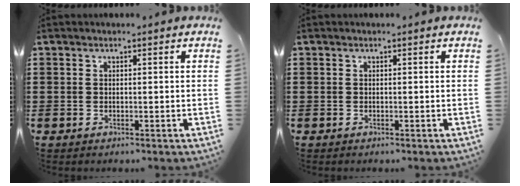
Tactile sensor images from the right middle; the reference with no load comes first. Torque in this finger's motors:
{"motor_torque": [0.10, -0.16, -0.01, -0.01]}